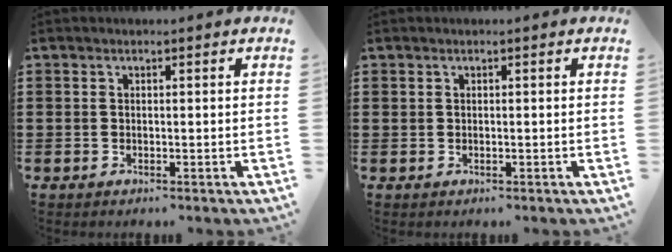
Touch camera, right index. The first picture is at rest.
{"total": 0.0}